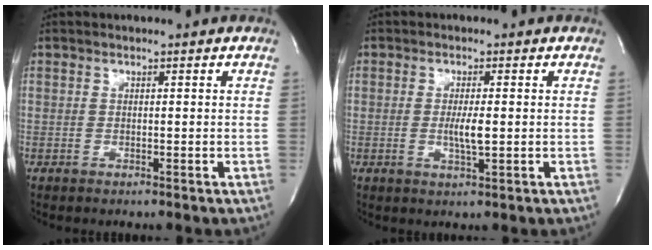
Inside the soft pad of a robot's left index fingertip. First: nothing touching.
{"total": 3.4, "force": [-0.3, 0.4, 3.3], "torque": [-0.062, -0.005, -0.005]}